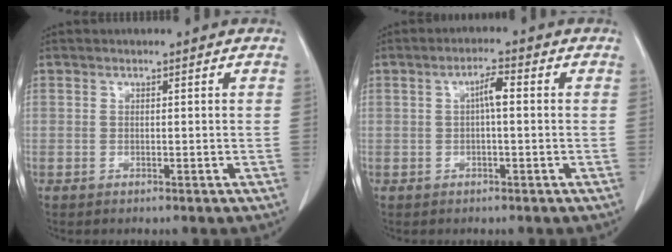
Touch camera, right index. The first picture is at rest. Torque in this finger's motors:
{"motor_torque": [0.53, 0.13, 0.07, 0.02]}